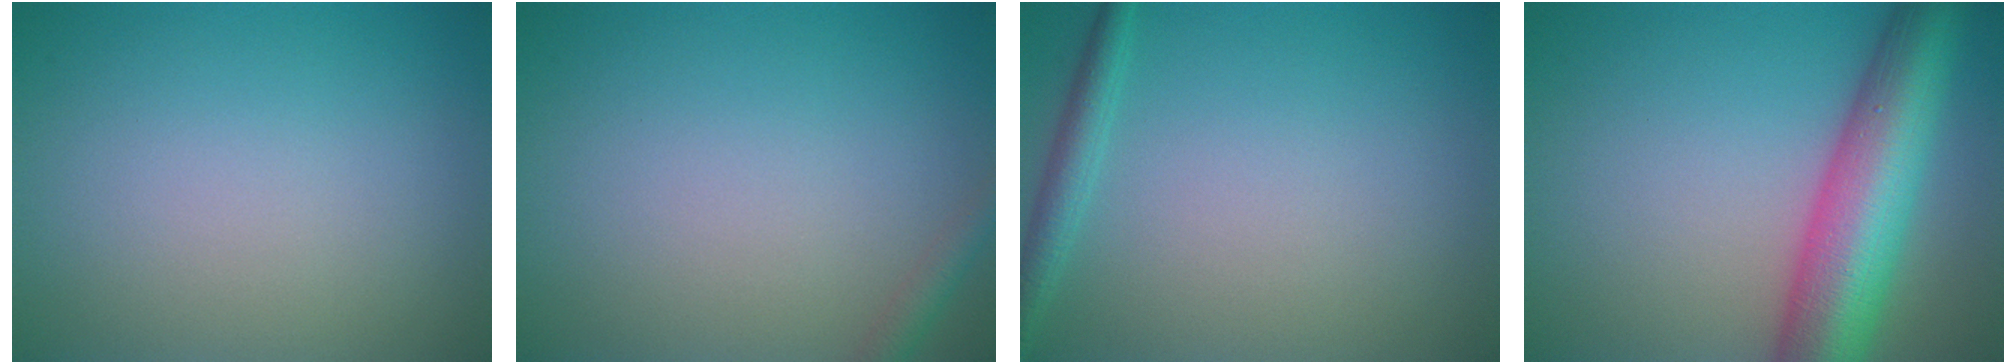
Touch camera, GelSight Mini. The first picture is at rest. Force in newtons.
{"total": 1.4, "press": 1.3, "slide": 0.1}
{"total": 1.8, "press": 1.8, "slide": 0.1}
{"total": 10.1, "press": 10.1, "slide": 0.3}